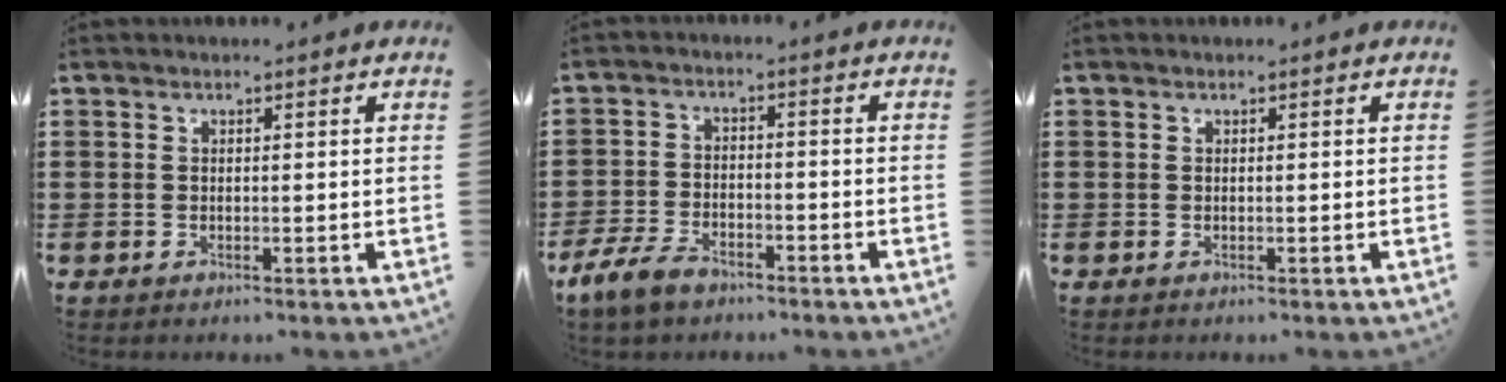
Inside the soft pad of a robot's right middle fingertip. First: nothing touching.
{"total": 5.2, "force": [-4.0, 2.2, 2.6], "torque": [-0.079, -0.004, -0.084]}
{"total": 0.0}